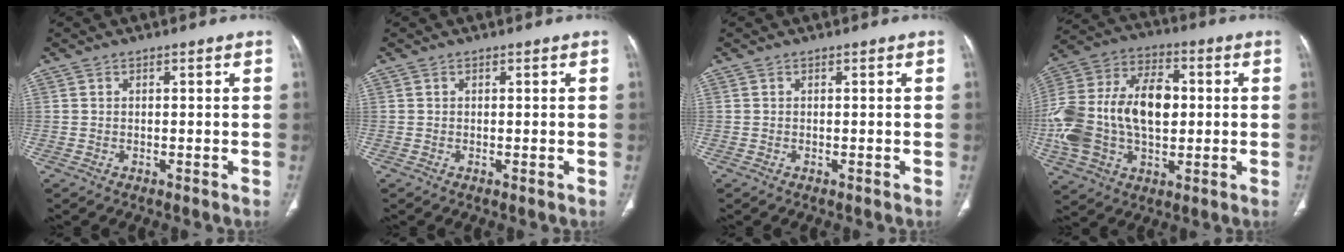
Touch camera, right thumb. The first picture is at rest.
{"total": 0.0}
{"total": 0.0}
{"total": 23.5, "force": [-0.1, 14.8, 18.3], "torque": [-0.374, 0.020, 0.001]}